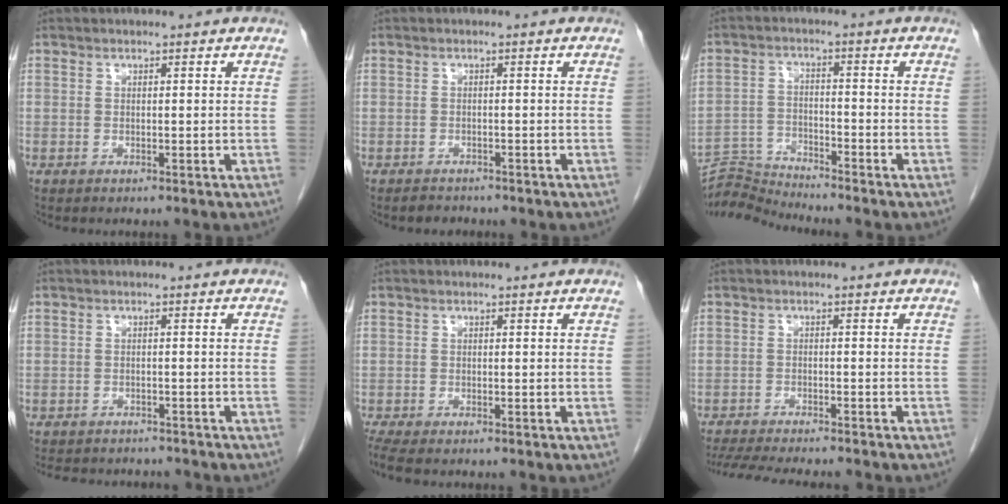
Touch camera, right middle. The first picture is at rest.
{"total": 1.5, "force": [-1.4, 0.7, 0.0], "torque": [-0.007, -0.001, -0.023]}
{"total": 6.1, "force": [-5.7, -1.7, -1.5], "torque": [0.021, -0.006, -0.108]}
{"total": 9.1, "force": [-8.3, 3.0, 2.4], "torque": [-0.043, 0.004, -0.103]}
{"total": 3.8, "force": [-3.2, 0.7, 2.0], "torque": [-0.042, -0.013, -0.055]}
{"total": 12.5, "force": [-11.2, 1.4, 5.3], "torque": [-0.084, -0.015, -0.161]}